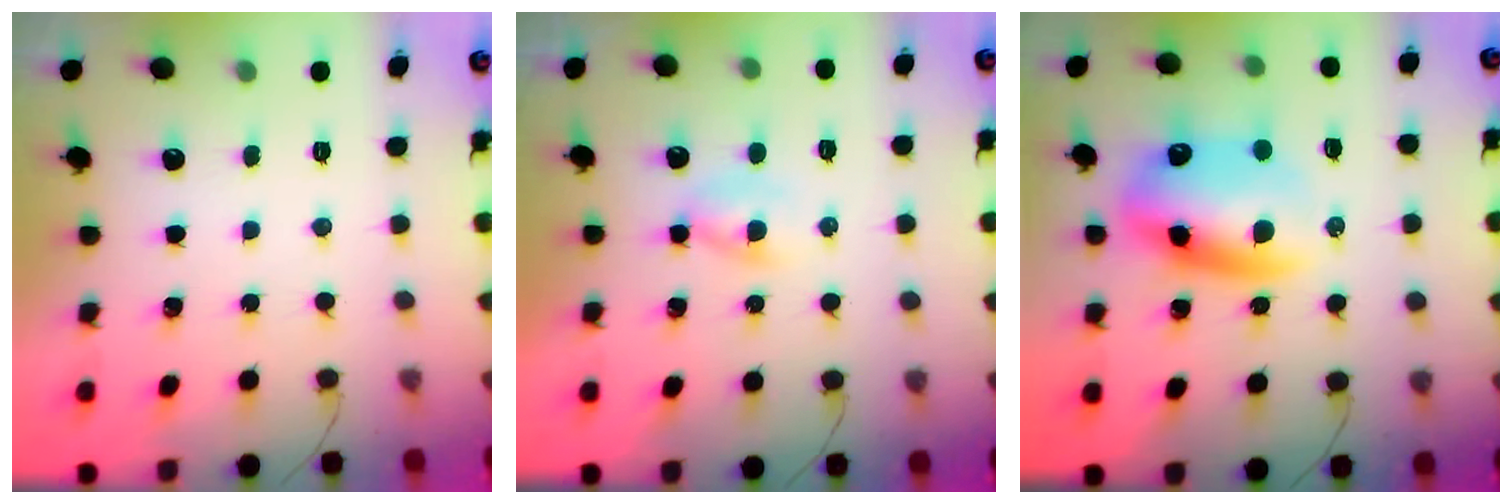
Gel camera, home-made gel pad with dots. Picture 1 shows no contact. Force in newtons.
{"total": 3.1, "press": 3.0, "slide": 0.9}
{"total": 14.0, "press": 13.6, "slide": 3.4}